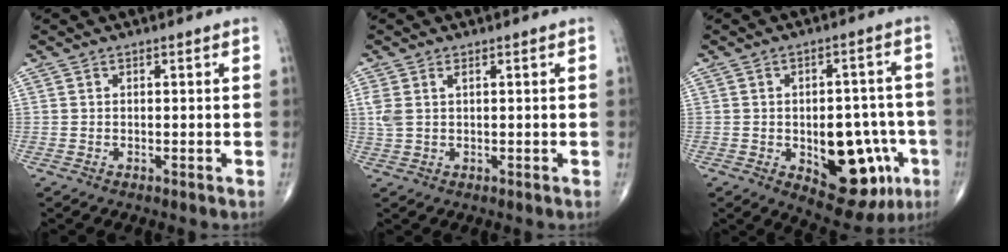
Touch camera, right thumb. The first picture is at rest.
{"total": 3.1, "force": [1.0, 1.4, 2.6], "torque": [-0.077, 0.012, 0.028]}
{"total": 16.3, "force": [-4.9, 8.8, 12.8], "torque": [-0.124, 0.023, -0.049]}